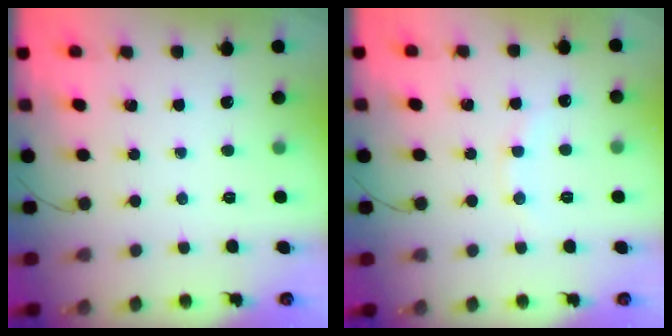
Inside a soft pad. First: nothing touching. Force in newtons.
{"total": 5.6, "press": 5.4, "slide": 1.7}